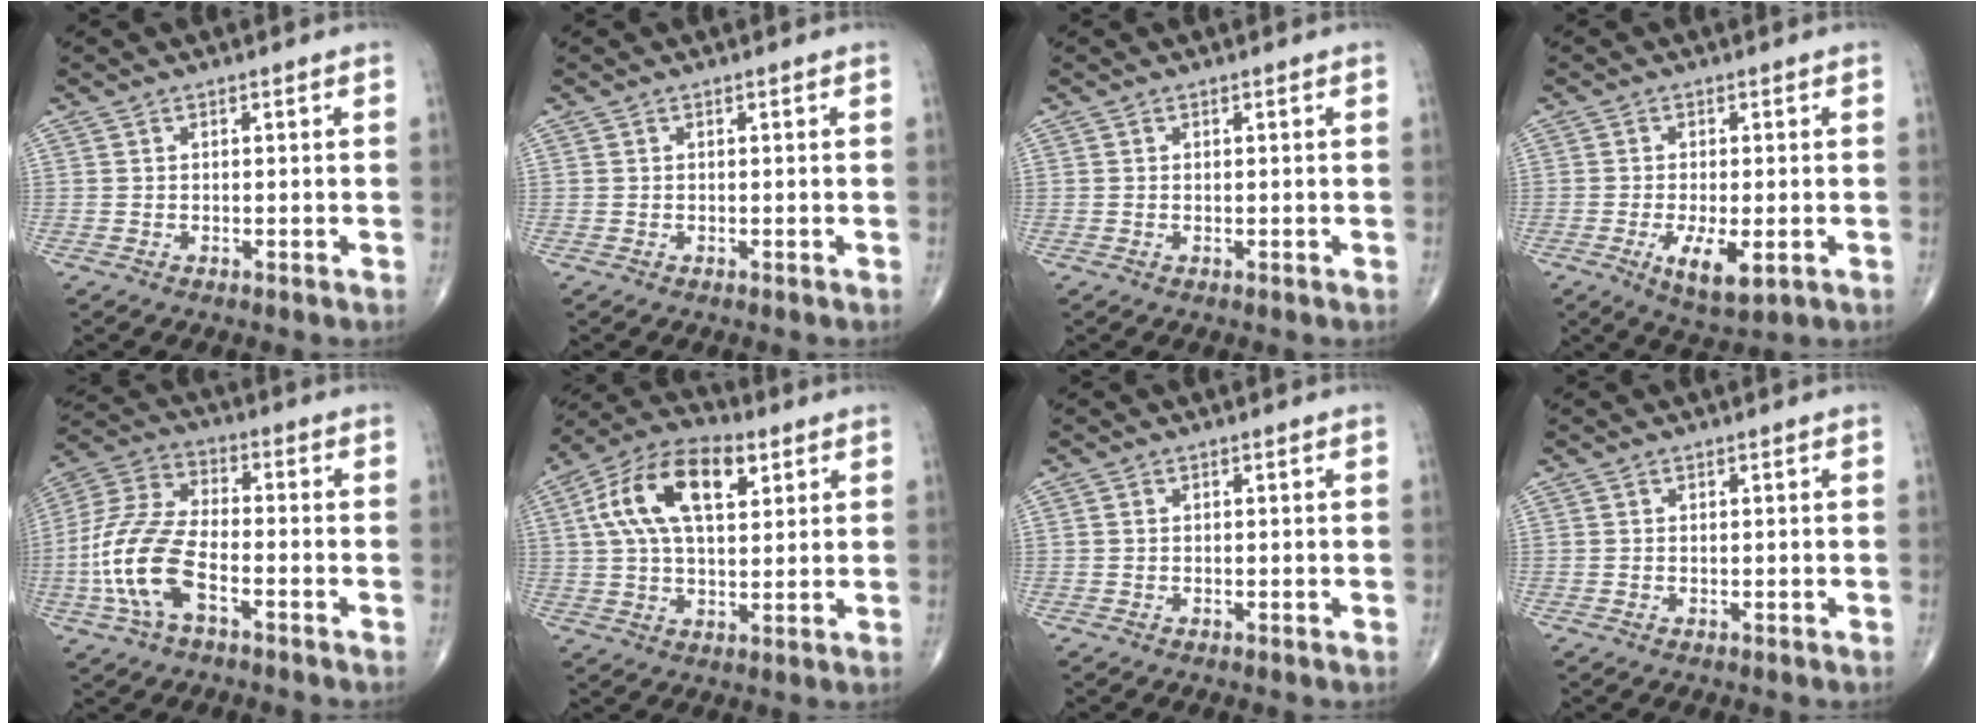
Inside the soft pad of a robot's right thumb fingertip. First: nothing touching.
{"total": 0.0}
{"total": 0.0}
{"total": 7.1, "force": [-2.1, 2.6, 6.3], "torque": [-0.110, -0.016, -0.029]}
{"total": 14.5, "force": [-4.7, 6.8, 11.9], "torque": [-0.260, 0.031, -0.093]}
{"total": 15.8, "force": [5.2, 8.3, 12.4], "torque": [-0.218, 0.012, 0.086]}
{"total": 0.0}
{"total": 0.0}